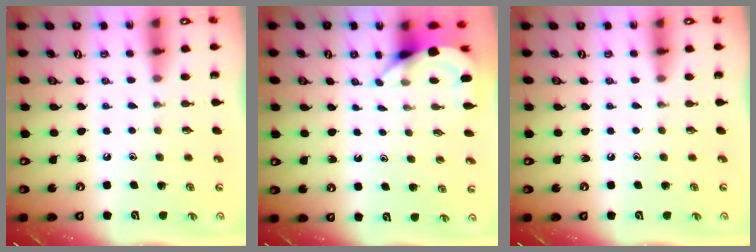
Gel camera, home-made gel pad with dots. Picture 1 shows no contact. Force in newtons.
{"total": 3.7, "press": 3.7, "slide": 0.3}
{"total": 0.0}